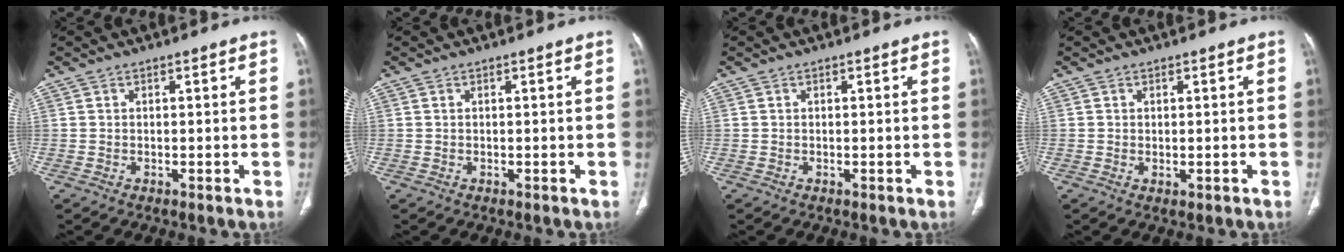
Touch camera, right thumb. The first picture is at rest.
{"total": 0.0}
{"total": 0.0}
{"total": 0.9, "force": [-0.1, 0.5, 0.7], "torque": [-0.013, -0.002, 0.002]}